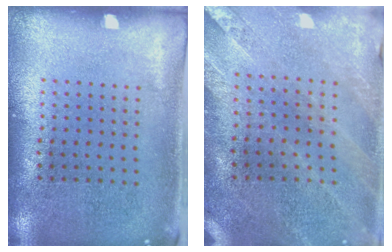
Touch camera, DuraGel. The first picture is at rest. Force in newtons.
{"total": 0.5, "press": 0.5, "slide": 0.2}